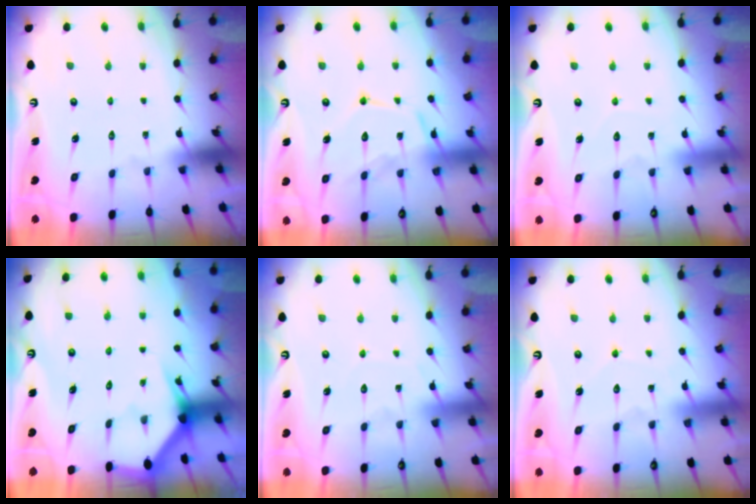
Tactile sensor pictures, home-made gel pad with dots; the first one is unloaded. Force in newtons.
{"total": 14.3, "press": 14.2, "slide": 1.2}
{"total": 4.5, "press": 4.5, "slide": 0.5}
{"total": 2.9, "press": 2.9, "slide": 0.1}
{"total": 4.4, "press": 4.3, "slide": 0.6}
{"total": 3.0, "press": 3.0, "slide": 0.3}